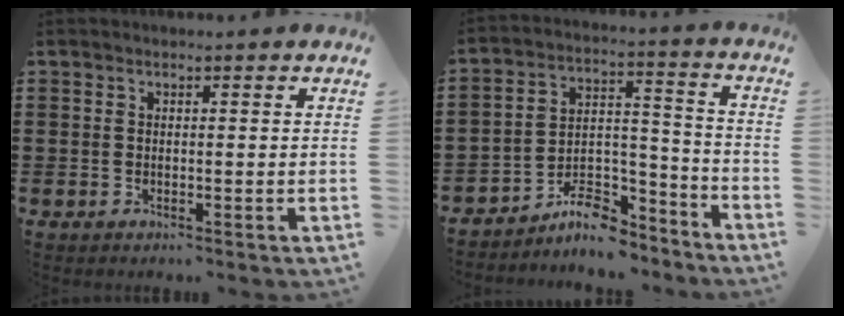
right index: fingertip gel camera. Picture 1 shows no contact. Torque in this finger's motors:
{"motor_torque": [0.03, 0.14, 0.16, 0.01]}